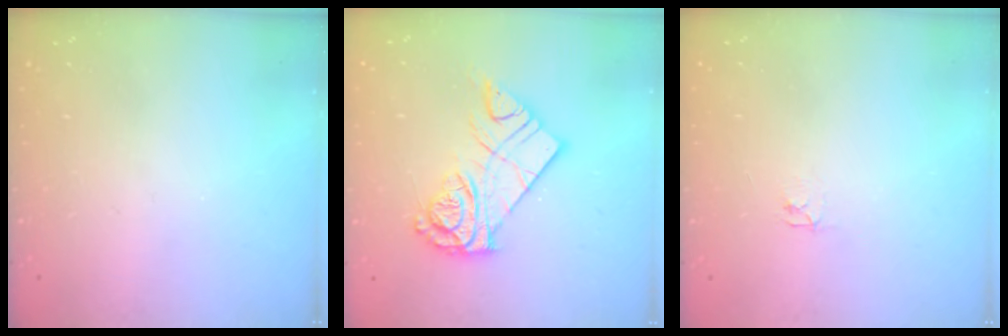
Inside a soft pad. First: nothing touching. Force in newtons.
{"total": 13.2, "press": 13.1, "slide": 1.3}
{"total": 2.1, "press": 2.1, "slide": 0.3}